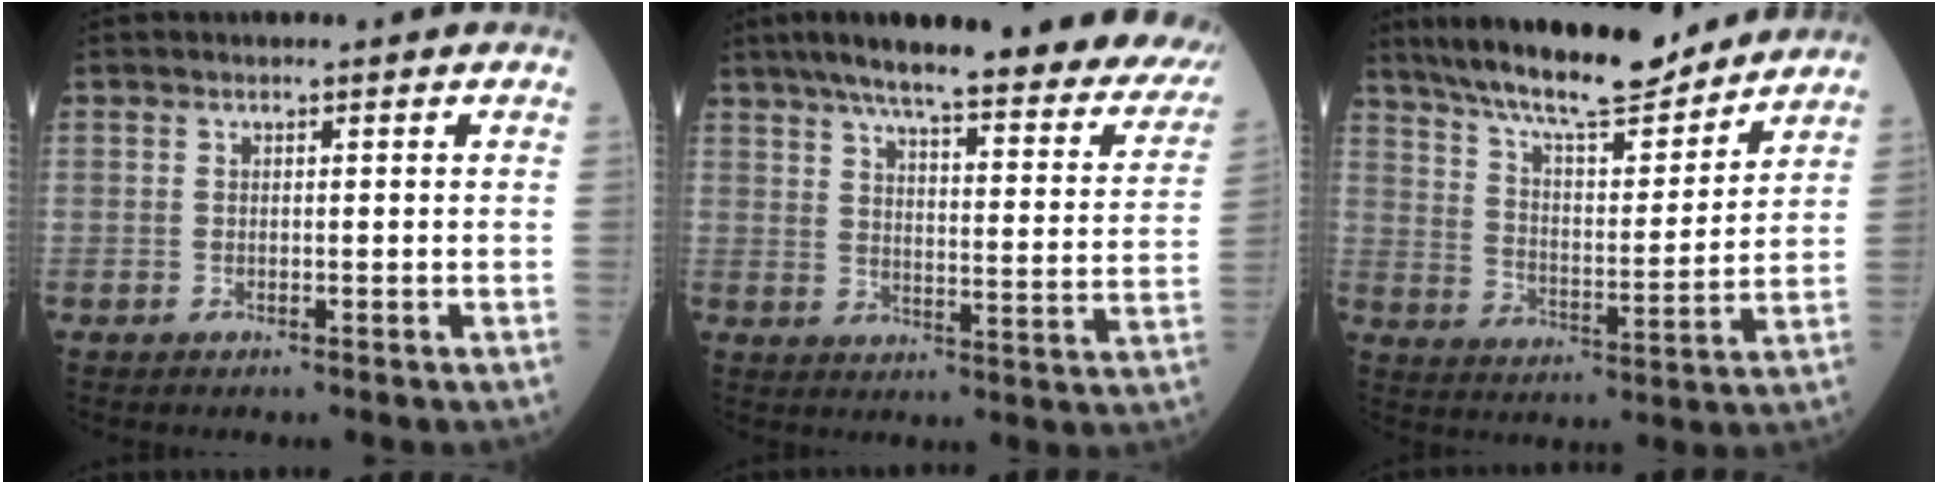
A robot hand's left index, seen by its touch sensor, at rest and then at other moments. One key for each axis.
{"total": 31.5, "fx": 25.8, "fy": 5.2, "fz": 17.2, "tx": -0.228, "ty": -0.033, "tz": 0.318}
{"total": 17.9, "fx": 15.7, "fy": 2.8, "fz": 8.3, "tx": -0.147, "ty": 0.008, "tz": 0.258}